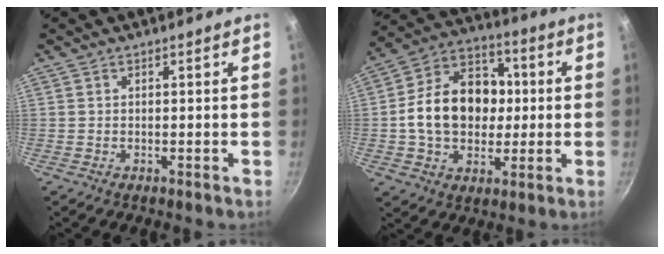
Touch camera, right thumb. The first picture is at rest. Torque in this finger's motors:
{"motor_torque": [-0.08, 1.27, 0.83, -0.84, 0.37]}